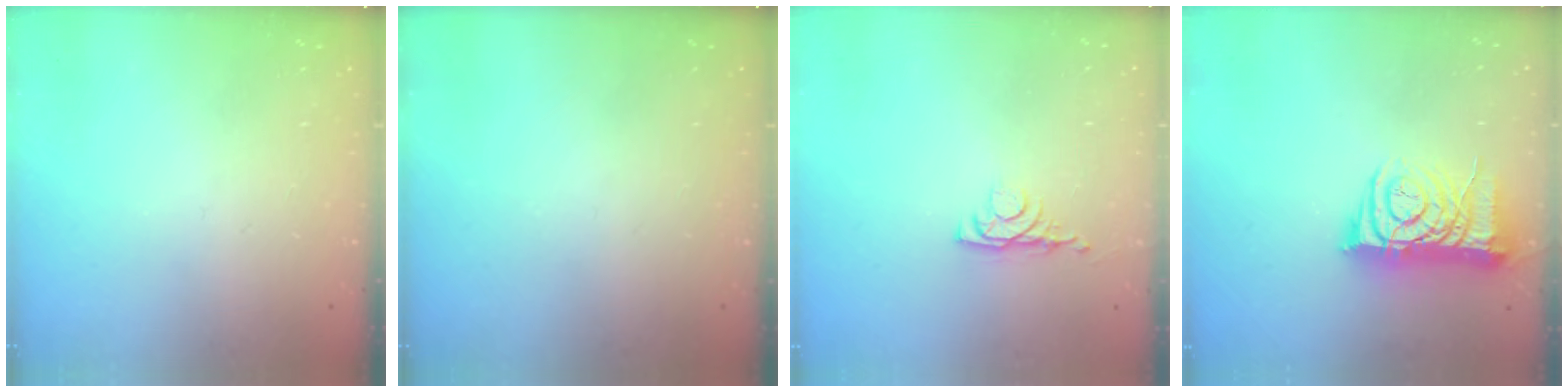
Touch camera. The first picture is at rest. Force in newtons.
{"total": 0.0}
{"total": 4.0, "press": 3.9, "slide": 0.6}
{"total": 9.5, "press": 9.4, "slide": 1.1}